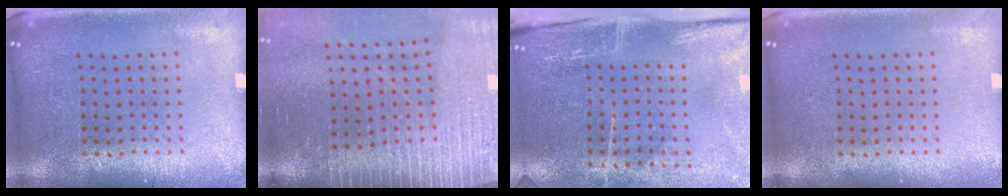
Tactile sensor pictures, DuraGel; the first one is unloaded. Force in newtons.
{"total": 3.7, "press": 3.2, "slide": 1.9}
{"total": 5.0, "press": 3.9, "slide": 3.1}
{"total": 0.0}